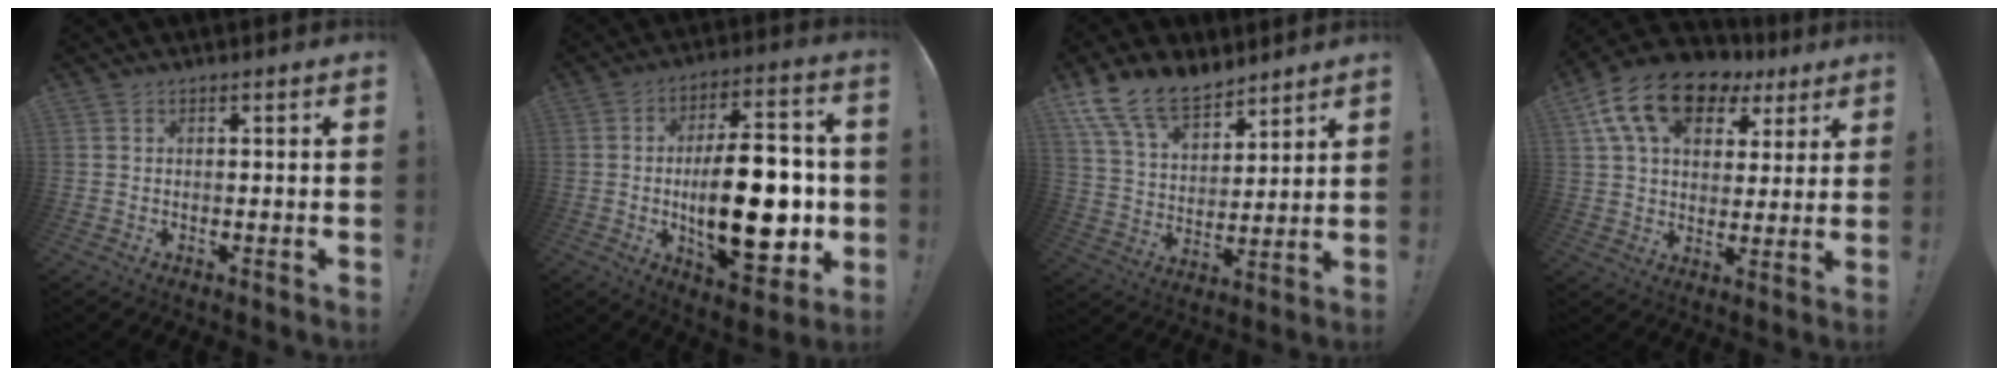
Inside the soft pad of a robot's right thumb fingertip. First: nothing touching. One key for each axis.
{"total": 25.0, "fx": -1.7, "fy": 11.1, "fz": 22.4, "tx": -0.364, "ty": 0.000, "tz": -0.024}
{"total": 15.1, "fx": 11.3, "fy": 7.7, "fz": 6.5, "tx": -0.129, "ty": -0.070, "tz": 0.215}
{"total": 17.1, "fx": 8.8, "fy": 10.6, "fz": 10.2, "tx": -0.178, "ty": -0.035, "tz": 0.161}